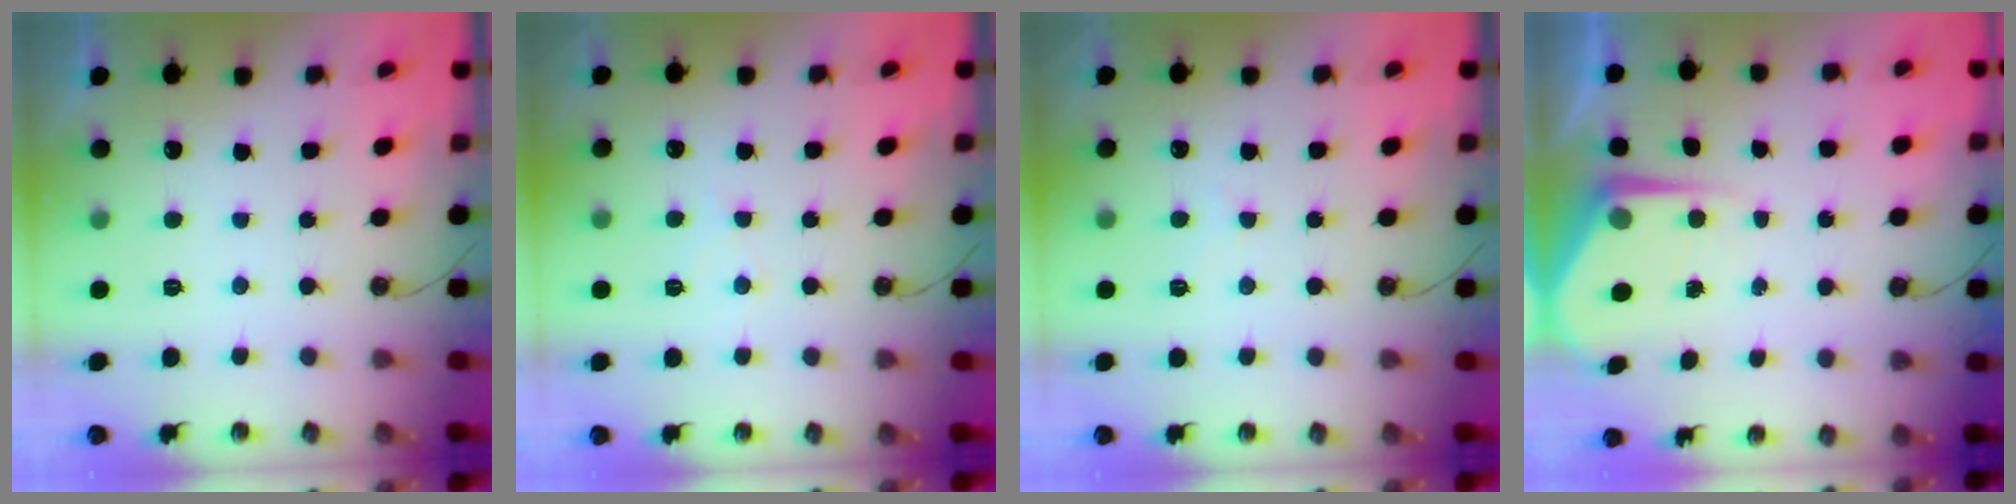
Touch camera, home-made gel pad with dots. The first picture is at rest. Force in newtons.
{"total": 3.7, "press": 3.6, "slide": 0.7}
{"total": 5.7, "press": 5.6, "slide": 0.7}
{"total": 6.5, "press": 6.4, "slide": 0.6}